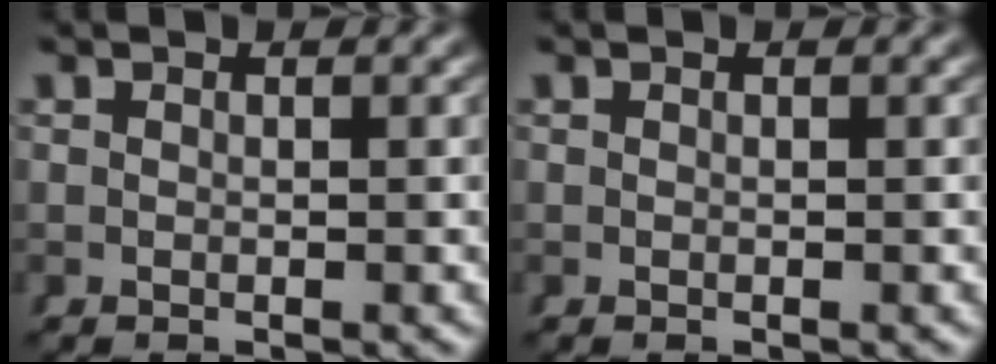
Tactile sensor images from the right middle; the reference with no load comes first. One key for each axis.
{"total": 0.0}